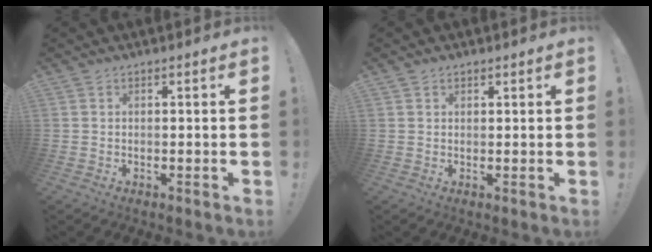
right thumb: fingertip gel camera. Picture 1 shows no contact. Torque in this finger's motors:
{"motor_torque": [-0.09, -0.03, -0.14, -0.18, -0.07]}